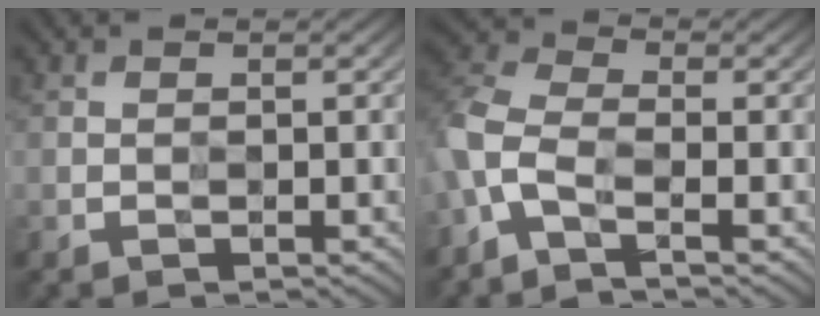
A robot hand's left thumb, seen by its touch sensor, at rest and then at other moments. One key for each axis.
{"total": 6.3, "fx": -3.0, "fy": 3.3, "fz": 4.4, "tx": -0.108, "ty": -0.003, "tz": -0.073}